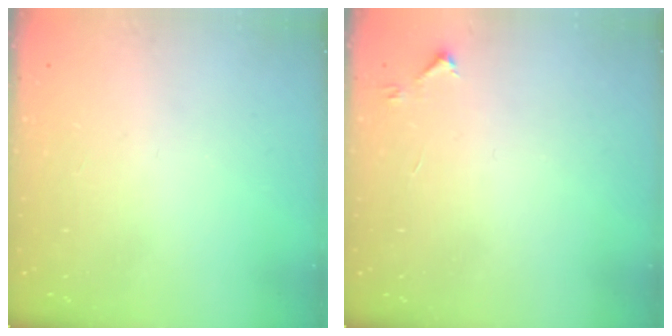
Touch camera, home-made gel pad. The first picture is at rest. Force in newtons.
{"total": 3.8, "press": 3.7, "slide": 0.6}